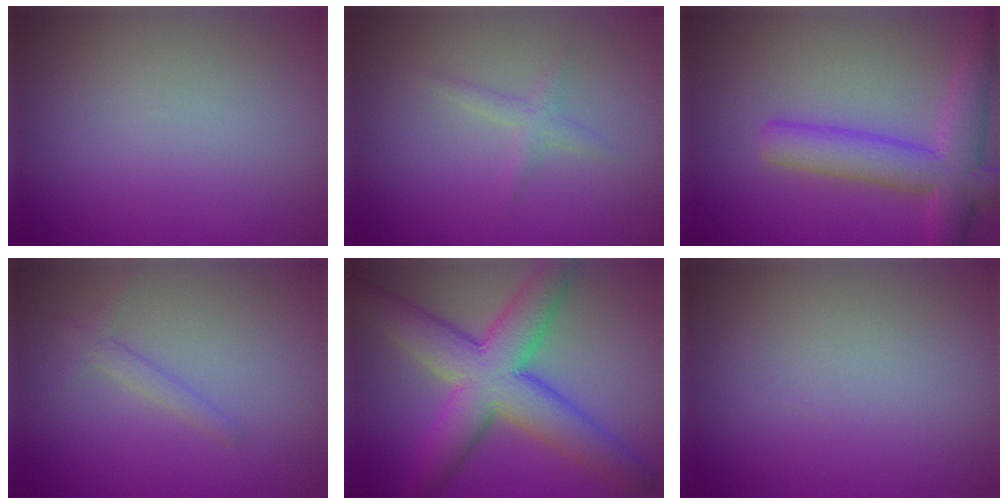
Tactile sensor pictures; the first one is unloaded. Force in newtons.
{"total": 1.3, "press": 1.3, "slide": 0.0}
{"total": 6.0, "press": 6.0, "slide": 0.2}
{"total": 1.4, "press": 1.4, "slide": 0.1}
{"total": 9.7, "press": 9.7, "slide": 0.3}
{"total": 0.0}